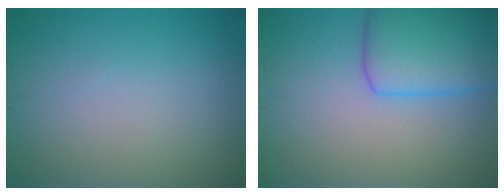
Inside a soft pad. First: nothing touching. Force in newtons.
{"total": 5.7, "press": 5.7, "slide": 0.2}